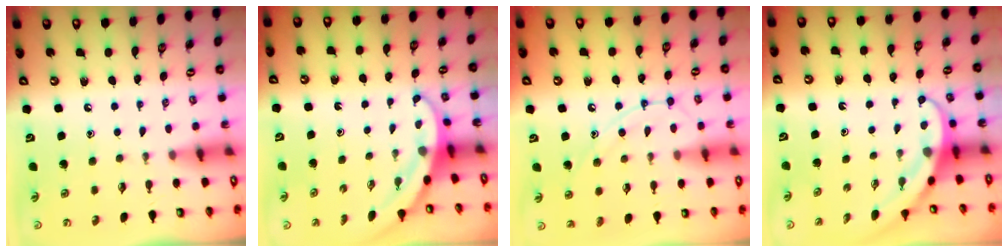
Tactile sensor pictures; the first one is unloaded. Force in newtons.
{"total": 3.1, "press": 3.1, "slide": 0.1}
{"total": 9.9, "press": 9.9, "slide": 0.4}
{"total": 3.9, "press": 3.9, "slide": 0.3}